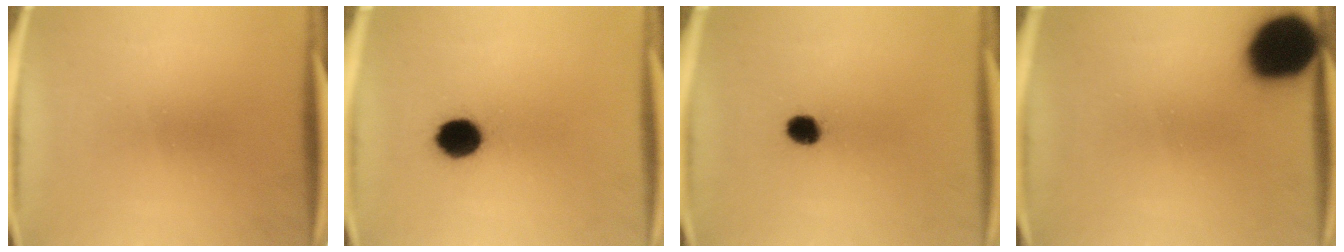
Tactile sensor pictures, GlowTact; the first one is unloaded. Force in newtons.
{"total": 8.4}
{"total": 4.2}
{"total": 19.0}